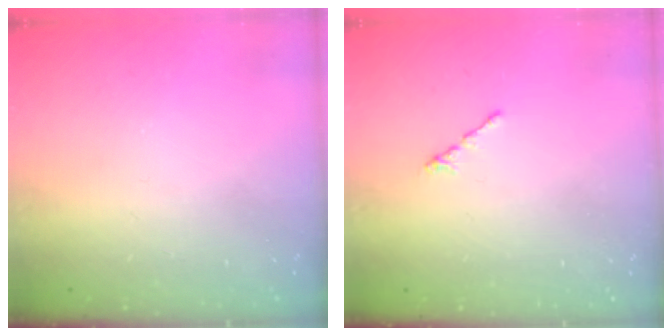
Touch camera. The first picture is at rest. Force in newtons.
{"total": 0.5, "press": 0.4, "slide": 0.3}